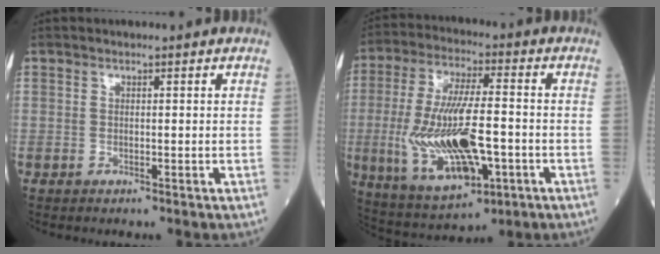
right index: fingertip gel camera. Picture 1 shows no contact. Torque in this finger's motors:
{"motor_torque": [1.08, -0.51, 1.06, 0.21]}